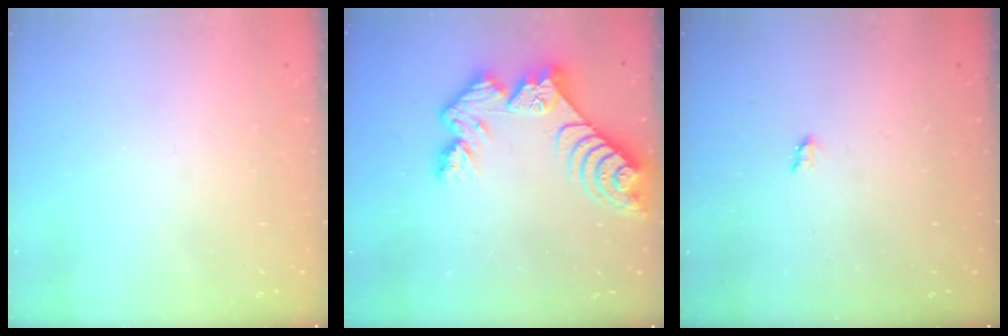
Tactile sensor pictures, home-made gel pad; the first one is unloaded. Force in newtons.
{"total": 11.8, "press": 11.8, "slide": 1.1}
{"total": 1.7, "press": 1.6, "slide": 0.3}